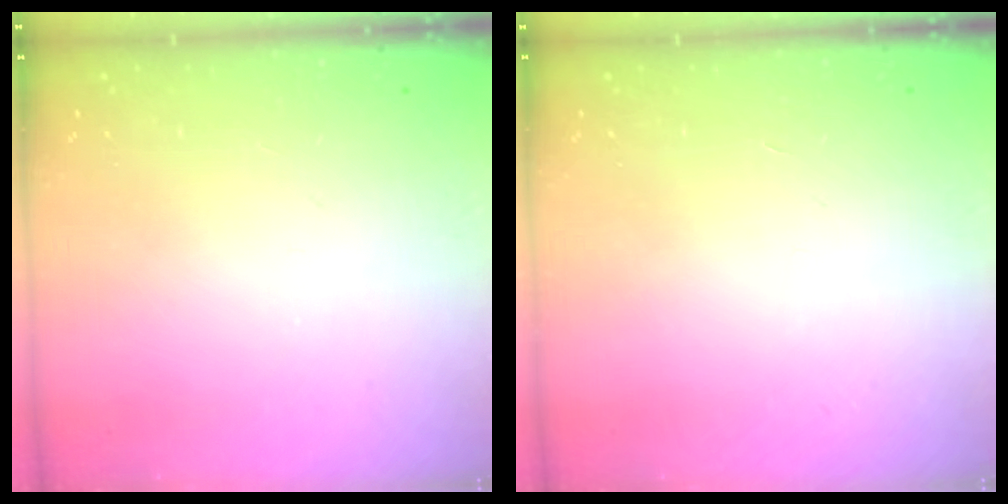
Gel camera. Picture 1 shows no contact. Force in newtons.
{"total": 1.7, "press": 1.7, "slide": 0.1}